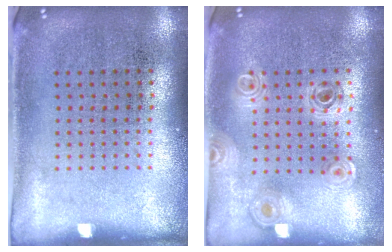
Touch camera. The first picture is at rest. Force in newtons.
{"total": 0.8, "press": 0.8, "slide": 0.2}